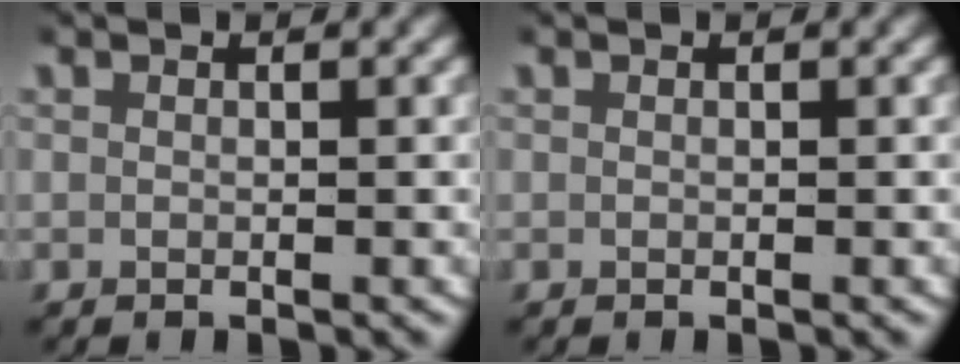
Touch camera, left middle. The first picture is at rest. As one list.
[{"total": 0.0}]